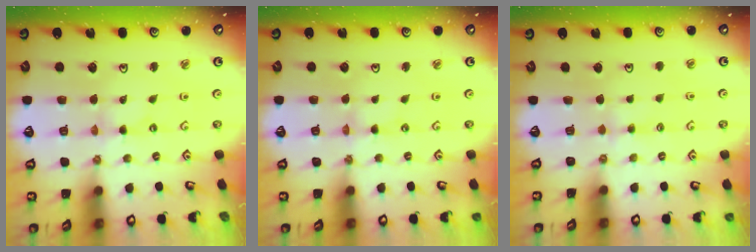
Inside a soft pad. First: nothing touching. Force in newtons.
{"total": 0.0}
{"total": 3.3, "press": 3.3, "slide": 0.4}